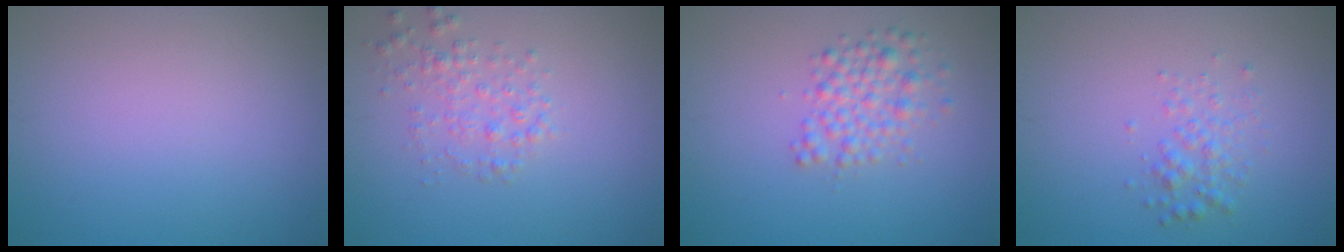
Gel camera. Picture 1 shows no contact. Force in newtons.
{"total": 2.1, "press": 2.1, "slide": 0.1}
{"total": 2.9, "press": 2.9, "slide": 0.1}
{"total": 1.9, "press": 1.9, "slide": 0.0}